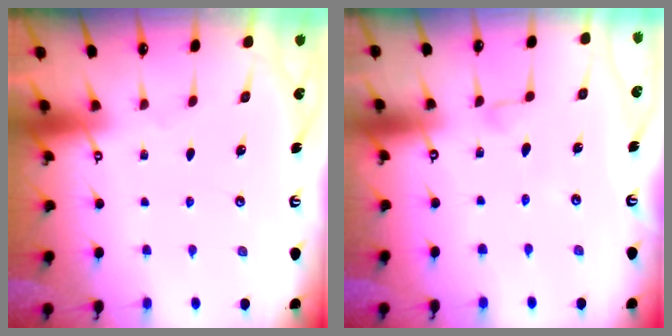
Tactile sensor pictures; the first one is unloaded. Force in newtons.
{"total": 3.6, "press": 3.6, "slide": 0.3}